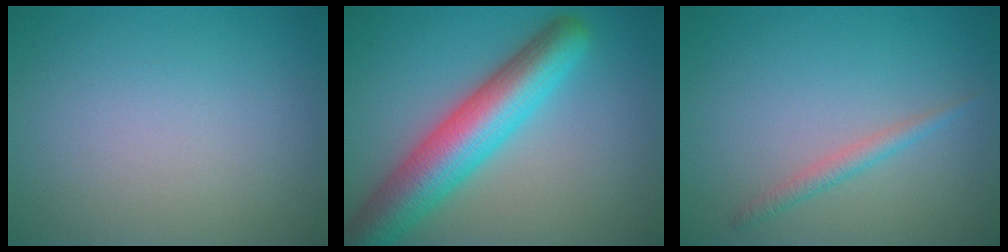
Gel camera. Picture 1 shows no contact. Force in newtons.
{"total": 8.6, "press": 8.5, "slide": 0.5}
{"total": 1.5, "press": 1.5, "slide": 0.0}